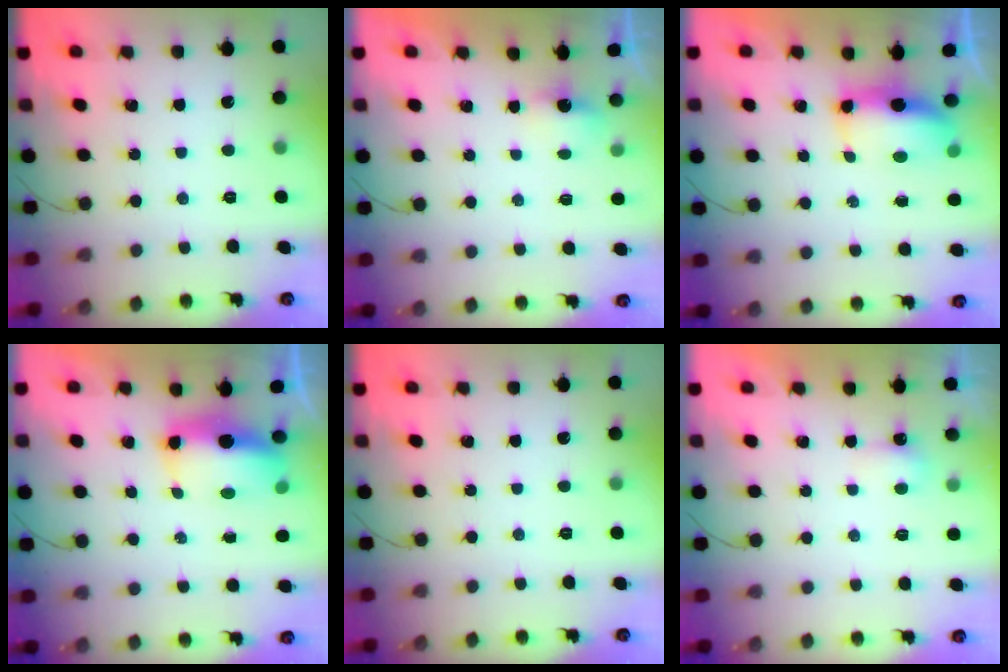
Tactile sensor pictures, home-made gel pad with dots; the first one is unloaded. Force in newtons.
{"total": 2.7, "press": 2.7, "slide": 0.7}
{"total": 10.3, "press": 8.6, "slide": 5.7}
{"total": 8.0, "press": 7.9, "slide": 0.9}
{"total": 0.0}
{"total": 3.2, "press": 3.2, "slide": 0.7}